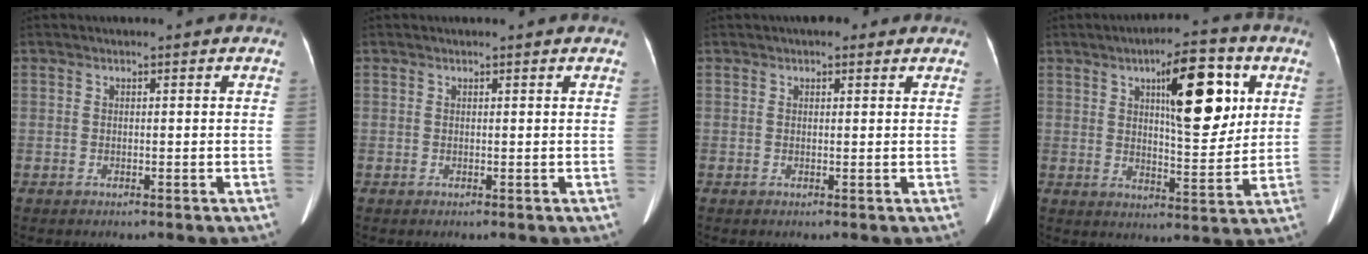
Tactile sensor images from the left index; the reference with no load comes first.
{"total": 0.9, "force": [0.8, 0.0, 0.2], "torque": [-0.008, 0.004, 0.009]}
{"total": 2.3, "force": [1.5, 1.4, 0.9], "torque": [-0.010, 0.014, 0.016]}
{"total": 12.2, "force": [4.5, 3.3, 10.8], "torque": [-0.158, 0.010, 0.069]}